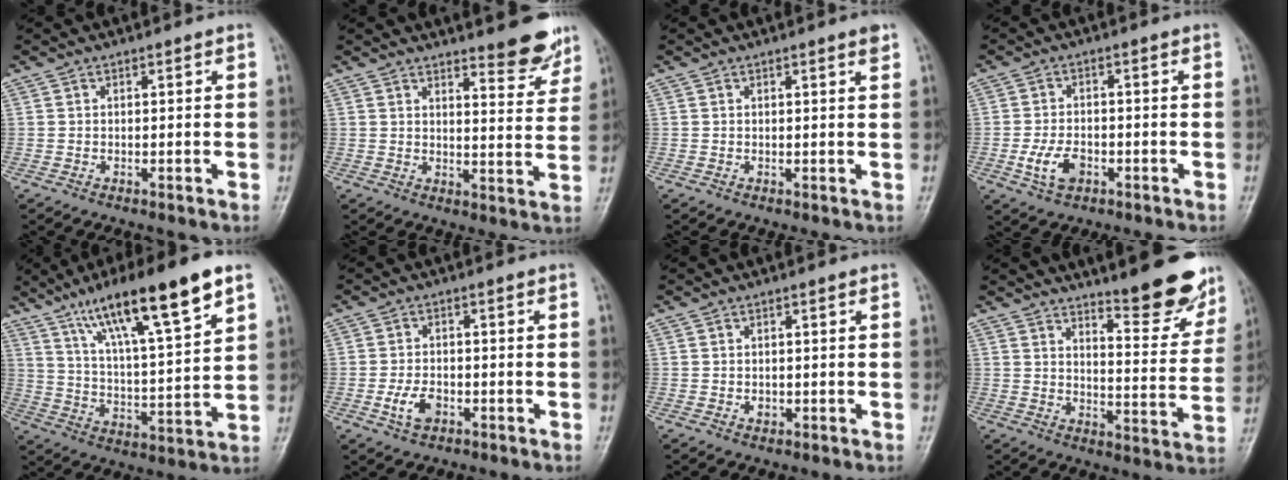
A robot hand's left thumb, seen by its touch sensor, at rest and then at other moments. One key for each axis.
{"total": 7.4, "fx": 6.1, "fy": 1.7, "fz": 3.9, "tx": -0.033, "ty": -0.053, "tz": 0.079}
{"total": 1.3, "fx": 0.9, "fy": 0.0, "fz": 1.0, "tx": -0.013, "ty": -0.005, "tz": 0.010}
{"total": 5.5, "fx": -1.9, "fy": 3.4, "fz": 3.8, "tx": -0.073, "ty": 0.007, "tz": -0.034}
{"total": 19.1, "fx": 11.5, "fy": 3.2, "fz": 14.9, "tx": -0.237, "ty": -0.038, "tz": 0.200}
{"total": 4.4, "fx": -1.7, "fy": 2.8, "fz": 3.0, "tx": -0.057, "ty": 0.009, "tz": -0.031}
{"total": 1.1, "fx": -0.2, "fy": 0.9, "fz": 0.6, "tx": -0.006, "ty": 0.001, "tz": -0.002}
{"total": 12.9, "fx": 10.1, "fy": 2.8, "fz": 7.5, "tx": -0.066, "ty": -0.081, "tz": 0.139}